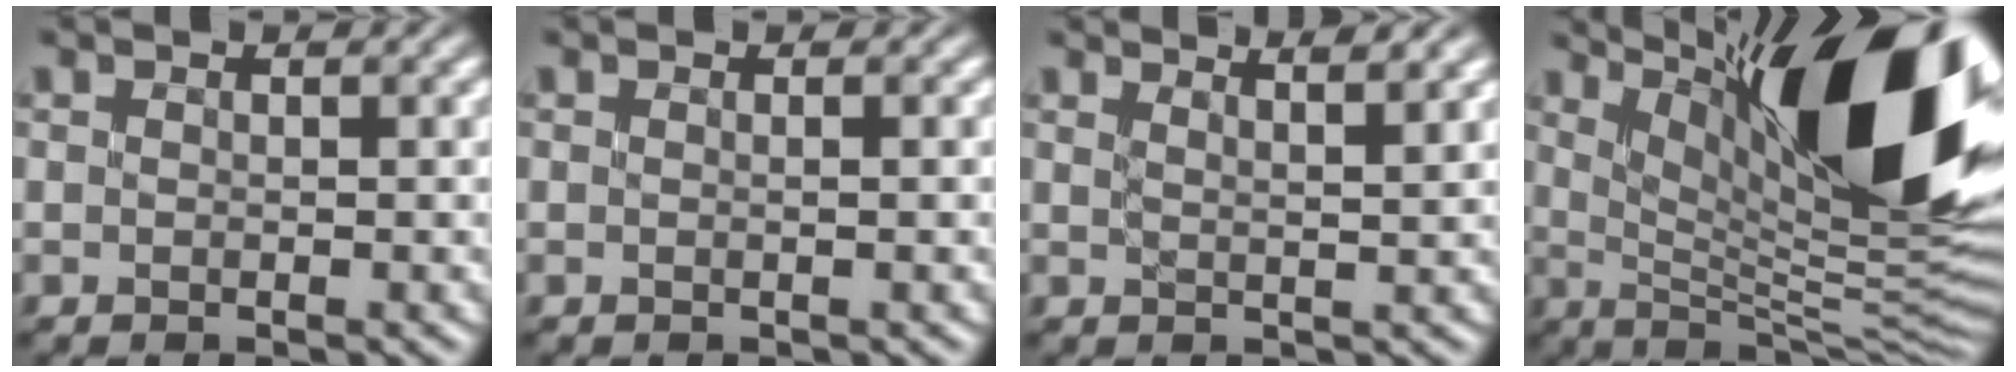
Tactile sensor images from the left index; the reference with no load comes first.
{"total": 0.7, "force": [-0.1, 0.3, 0.6], "torque": [-0.005, 0.001, -0.008]}
{"total": 4.5, "force": [3.7, 1.2, 2.3], "torque": [-0.007, 0.024, 0.019]}
{"total": 17.4, "force": [7.6, 5.0, 14.8], "torque": [-0.223, 0.010, 0.134]}